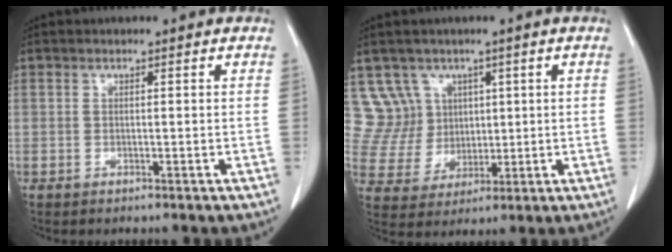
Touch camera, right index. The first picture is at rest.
{"total": 7.7, "force": [3.8, 6.7, -0.2], "torque": [0.004, 0.025, 0.085]}